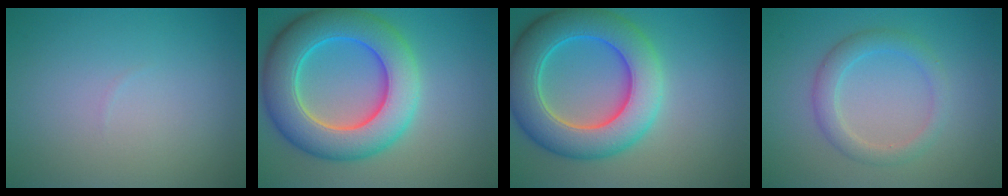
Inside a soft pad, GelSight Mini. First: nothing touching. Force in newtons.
{"total": 10.0, "press": 10.0, "slide": 0.4}
{"total": 9.2, "press": 9.2, "slide": 0.3}
{"total": 2.7, "press": 2.7, "slide": 0.2}